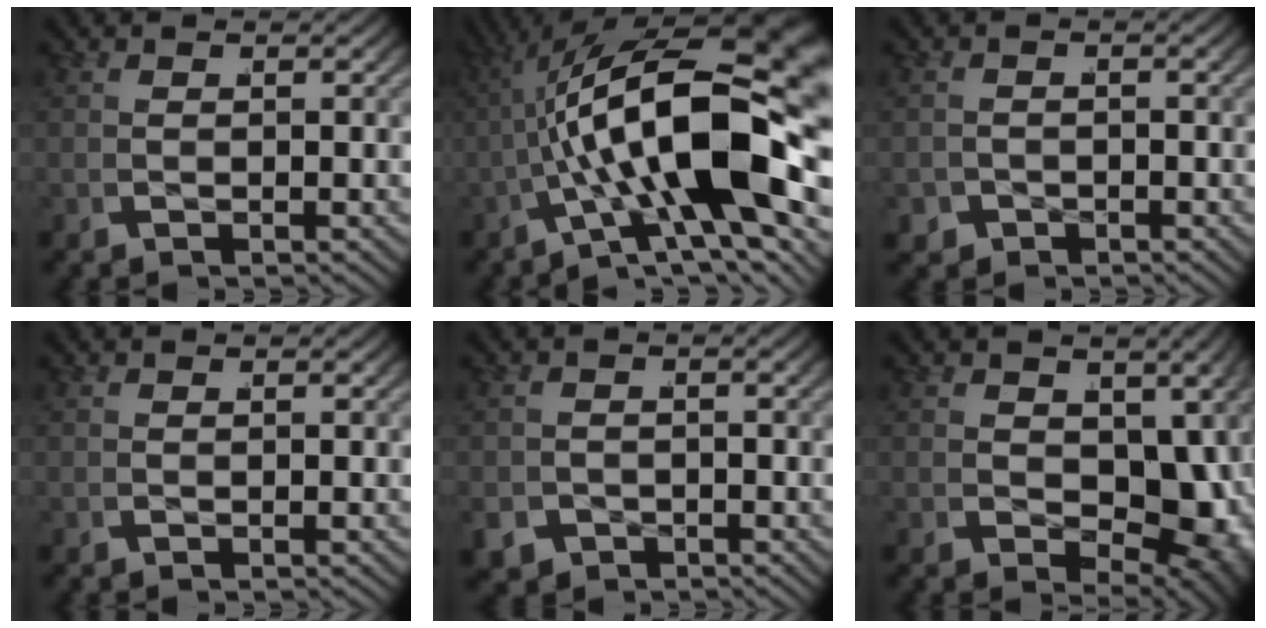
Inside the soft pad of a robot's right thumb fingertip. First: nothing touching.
{"total": 20.4, "force": [-0.8, 9.5, 18.0], "torque": [-0.287, -0.032, 0.003]}
{"total": 2.2, "force": [-1.7, 1.3, 0.2], "torque": [-0.007, -0.012, -0.023]}
{"total": 0.0}
{"total": 3.9, "force": [-2.5, 2.8, 1.0], "torque": [-0.028, -0.024, -0.030]}
{"total": 9.0, "force": [-0.6, 6.2, 6.4], "torque": [-0.110, -0.057, 0.028]}